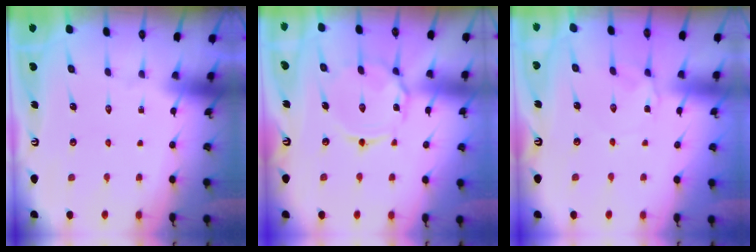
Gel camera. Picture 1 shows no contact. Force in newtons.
{"total": 7.8, "press": 7.8, "slide": 0.5}
{"total": 2.0, "press": 1.9, "slide": 0.3}